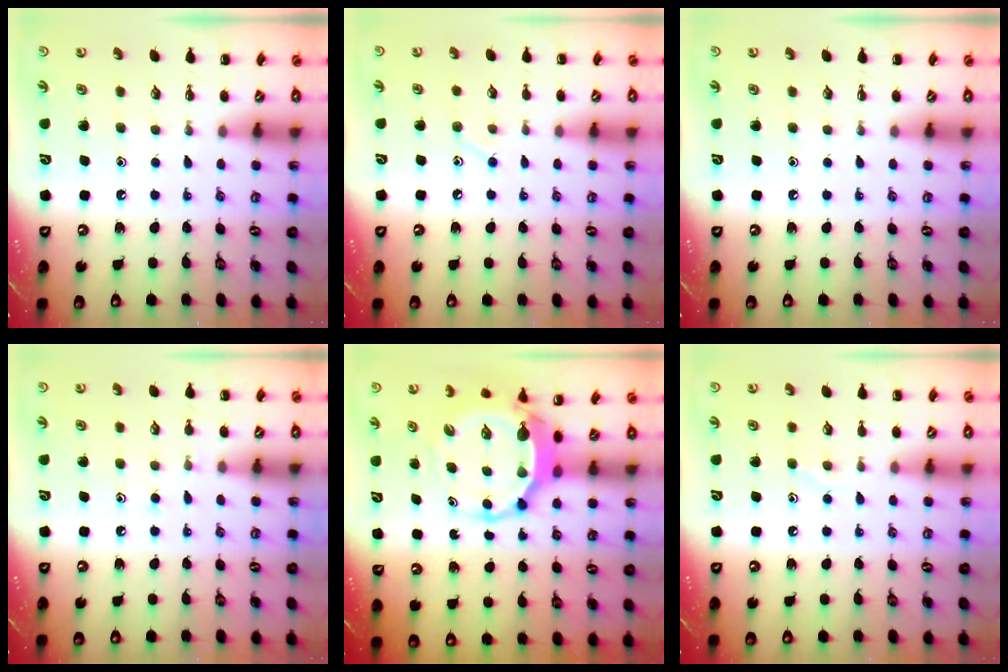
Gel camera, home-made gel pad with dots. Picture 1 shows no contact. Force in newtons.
{"total": 6.2, "press": 5.9, "slide": 2.0}
{"total": 0.0}
{"total": 4.9, "press": 4.7, "slide": 1.1}
{"total": 5.8, "press": 5.6, "slide": 1.7}
{"total": 5.7, "press": 5.6, "slide": 1.0}